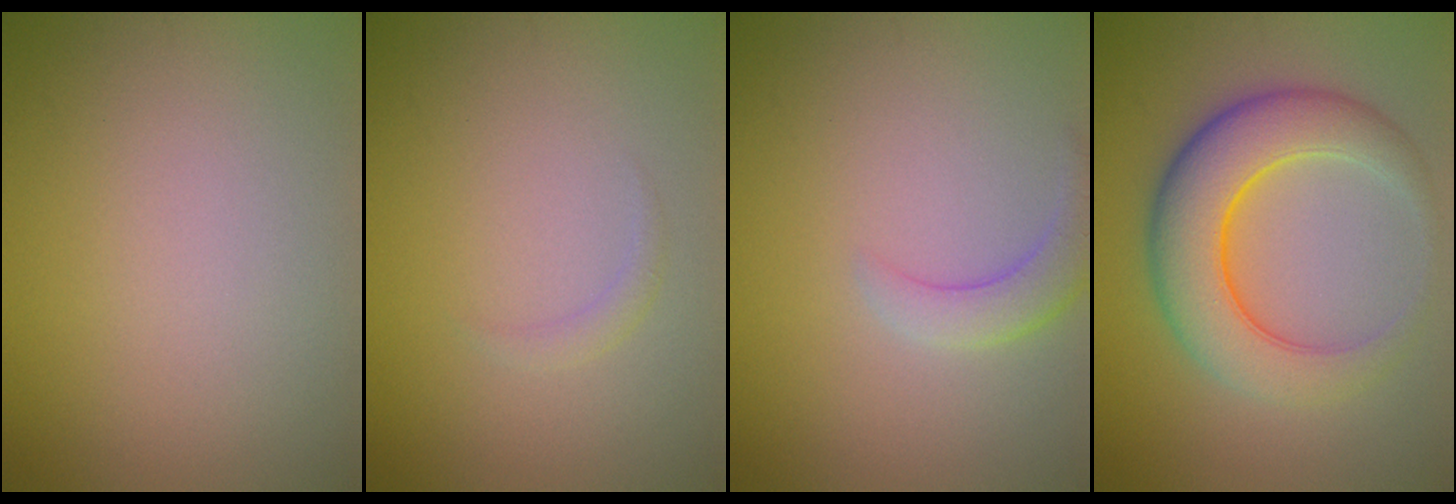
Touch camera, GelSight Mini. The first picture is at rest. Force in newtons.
{"total": 0.9, "press": 0.9, "slide": 0.1}
{"total": 2.4, "press": 2.4, "slide": 0.2}
{"total": 7.0, "press": 7.0, "slide": 0.2}